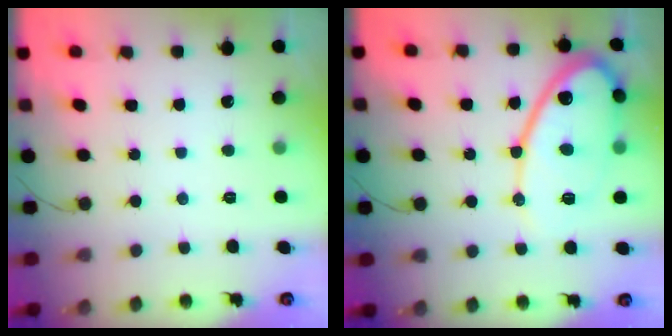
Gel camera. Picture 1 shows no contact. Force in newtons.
{"total": 14.7, "press": 14.7, "slide": 1.1}